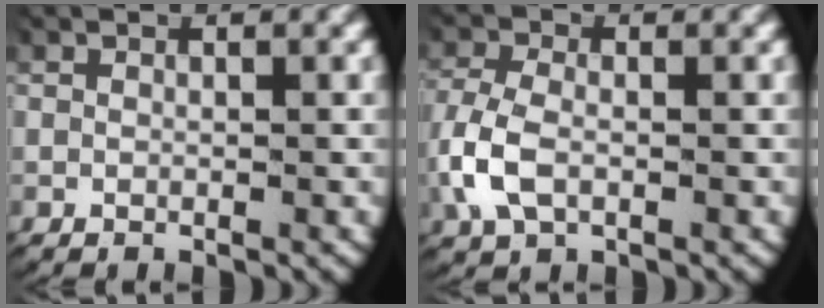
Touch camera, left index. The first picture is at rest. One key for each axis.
{"total": 4.2, "fx": -0.7, "fy": 3.0, "fz": 2.9, "tx": -0.091, "ty": -0.015, "tz": -0.003}